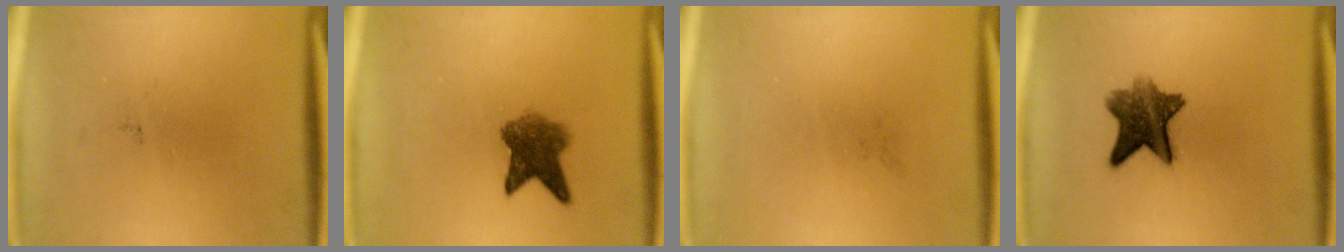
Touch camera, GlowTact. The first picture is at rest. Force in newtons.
{"total": 5.7}
{"total": 0.0}
{"total": 8.0}